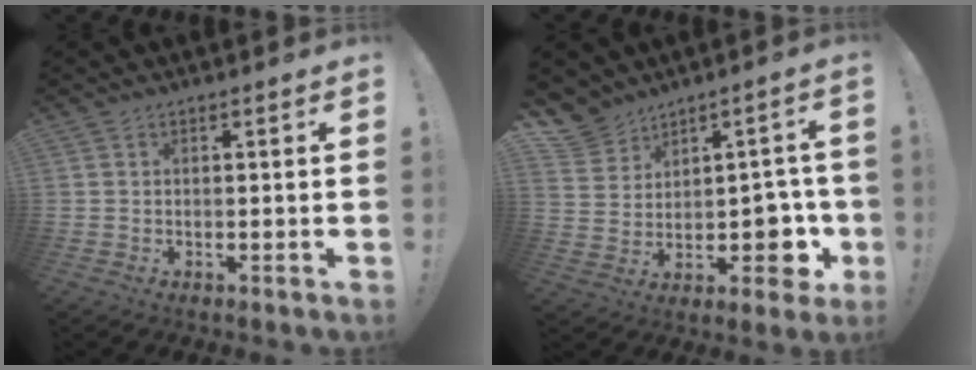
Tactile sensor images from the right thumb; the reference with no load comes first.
{"total": 9.8, "force": [2.8, 8.4, 4.3], "torque": [-0.053, -0.024, 0.072]}